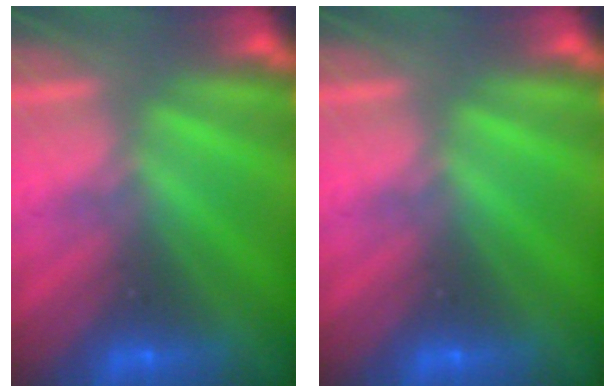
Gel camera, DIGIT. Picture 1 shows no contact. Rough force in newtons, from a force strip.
{"total": 0.0}